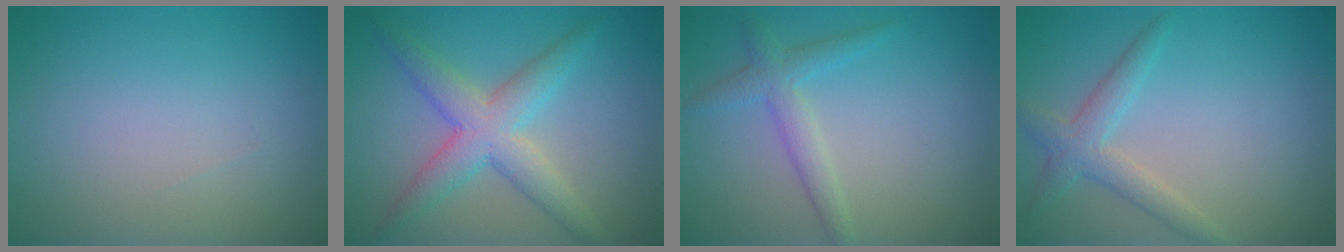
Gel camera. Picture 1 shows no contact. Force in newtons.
{"total": 5.0, "press": 5.0, "slide": 0.1}
{"total": 2.4, "press": 2.4, "slide": 0.1}
{"total": 2.8, "press": 2.7, "slide": 0.2}